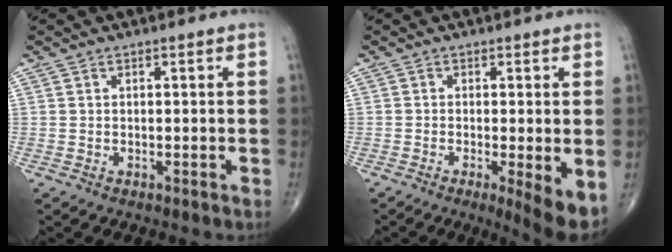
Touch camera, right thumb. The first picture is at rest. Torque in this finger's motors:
{"motor_torque": [0.25, 0.39, 0.08, -0.10, 0.04]}